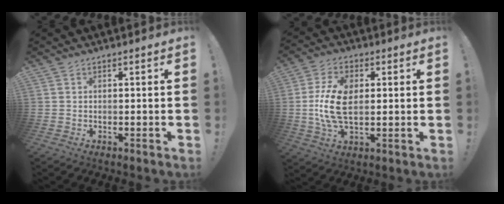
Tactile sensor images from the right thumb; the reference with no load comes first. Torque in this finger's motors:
{"motor_torque": [0.02, 0.61, 0.30, 0.18, 0.33]}